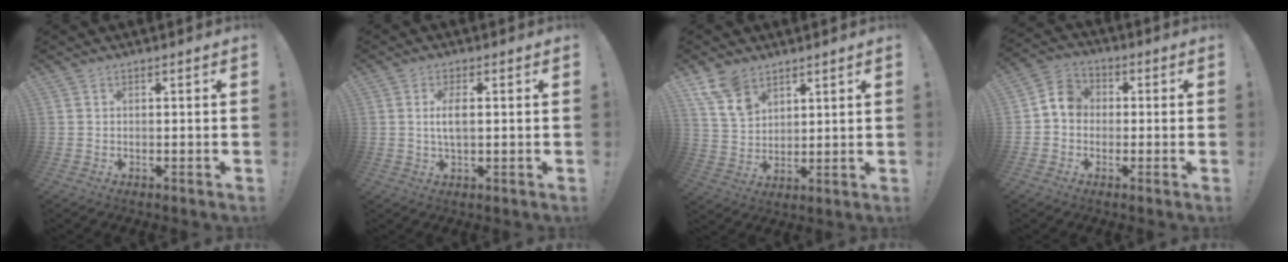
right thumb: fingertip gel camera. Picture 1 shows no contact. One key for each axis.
{"total": 4.6, "fx": 0.4, "fy": 1.8, "fz": 4.2, "tx": -0.072, "ty": -0.003, "tz": 0.002}
{"total": 10.5, "fx": 7.3, "fy": 6.4, "fz": 4.1, "tx": -0.075, "ty": -0.038, "tz": 0.145}
{"total": 6.9, "fx": -0.2, "fy": 6.0, "fz": 3.5, "tx": -0.044, "ty": 0.020, "tz": -0.002}